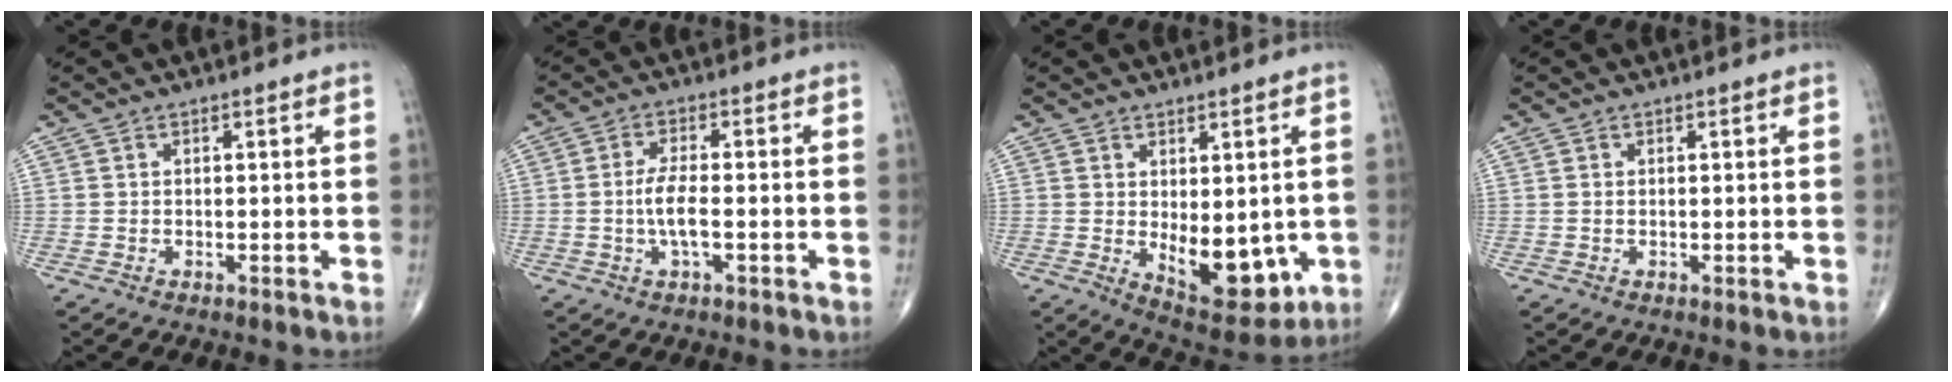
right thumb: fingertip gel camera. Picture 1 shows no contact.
{"total": 5.0, "force": [-1.0, 1.6, 4.7], "torque": [-0.099, 0.006, -0.021]}
{"total": 11.3, "force": [-1.3, 5.9, 9.5], "torque": [-0.102, -0.018, 0.003]}
{"total": 0.0}